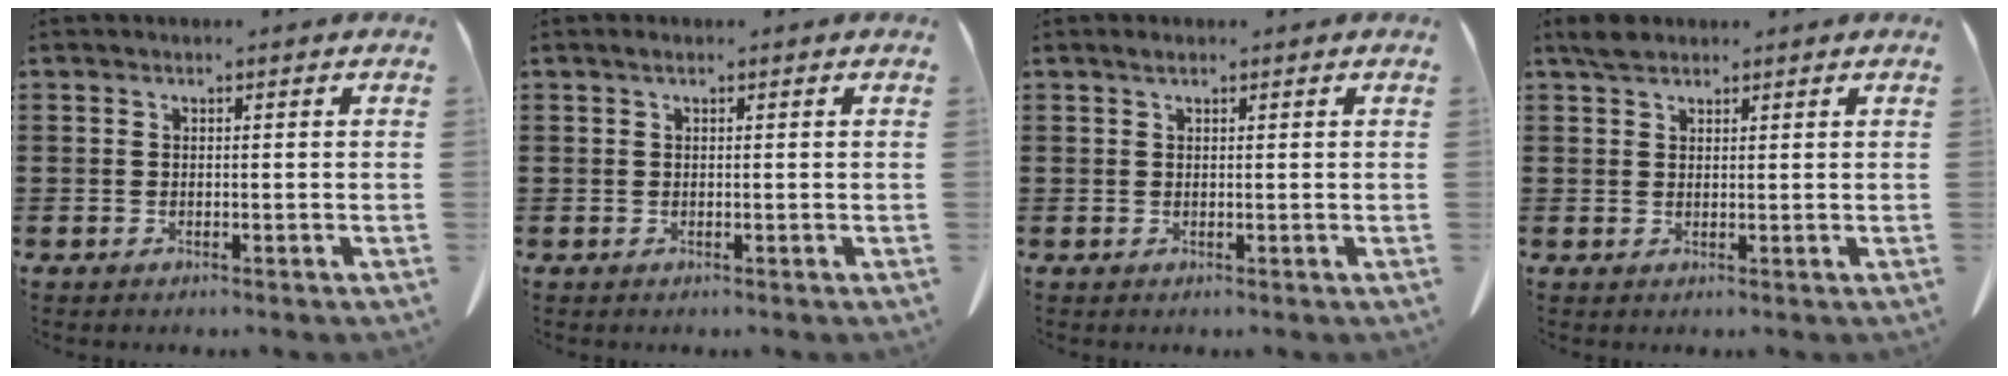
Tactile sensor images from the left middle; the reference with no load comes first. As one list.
[{"total": 0.6, "force": [0.3, 0.1, 0.5], "torque": [-0.010, 0.000, 0.007]}, {"total": 0.9, "force": [0.6, 0.3, 0.7], "torque": [-0.015, 0.000, 0.012]}, {"total": 2.5, "force": [2.1, 1.1, 0.9], "torque": [-0.024, 0.004, 0.041]}]